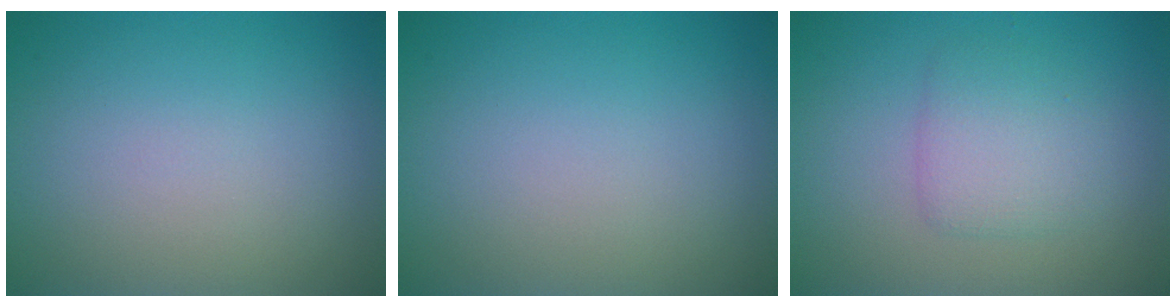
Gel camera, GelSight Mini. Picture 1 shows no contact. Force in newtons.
{"total": 0.0}
{"total": 2.7, "press": 2.7, "slide": 0.1}